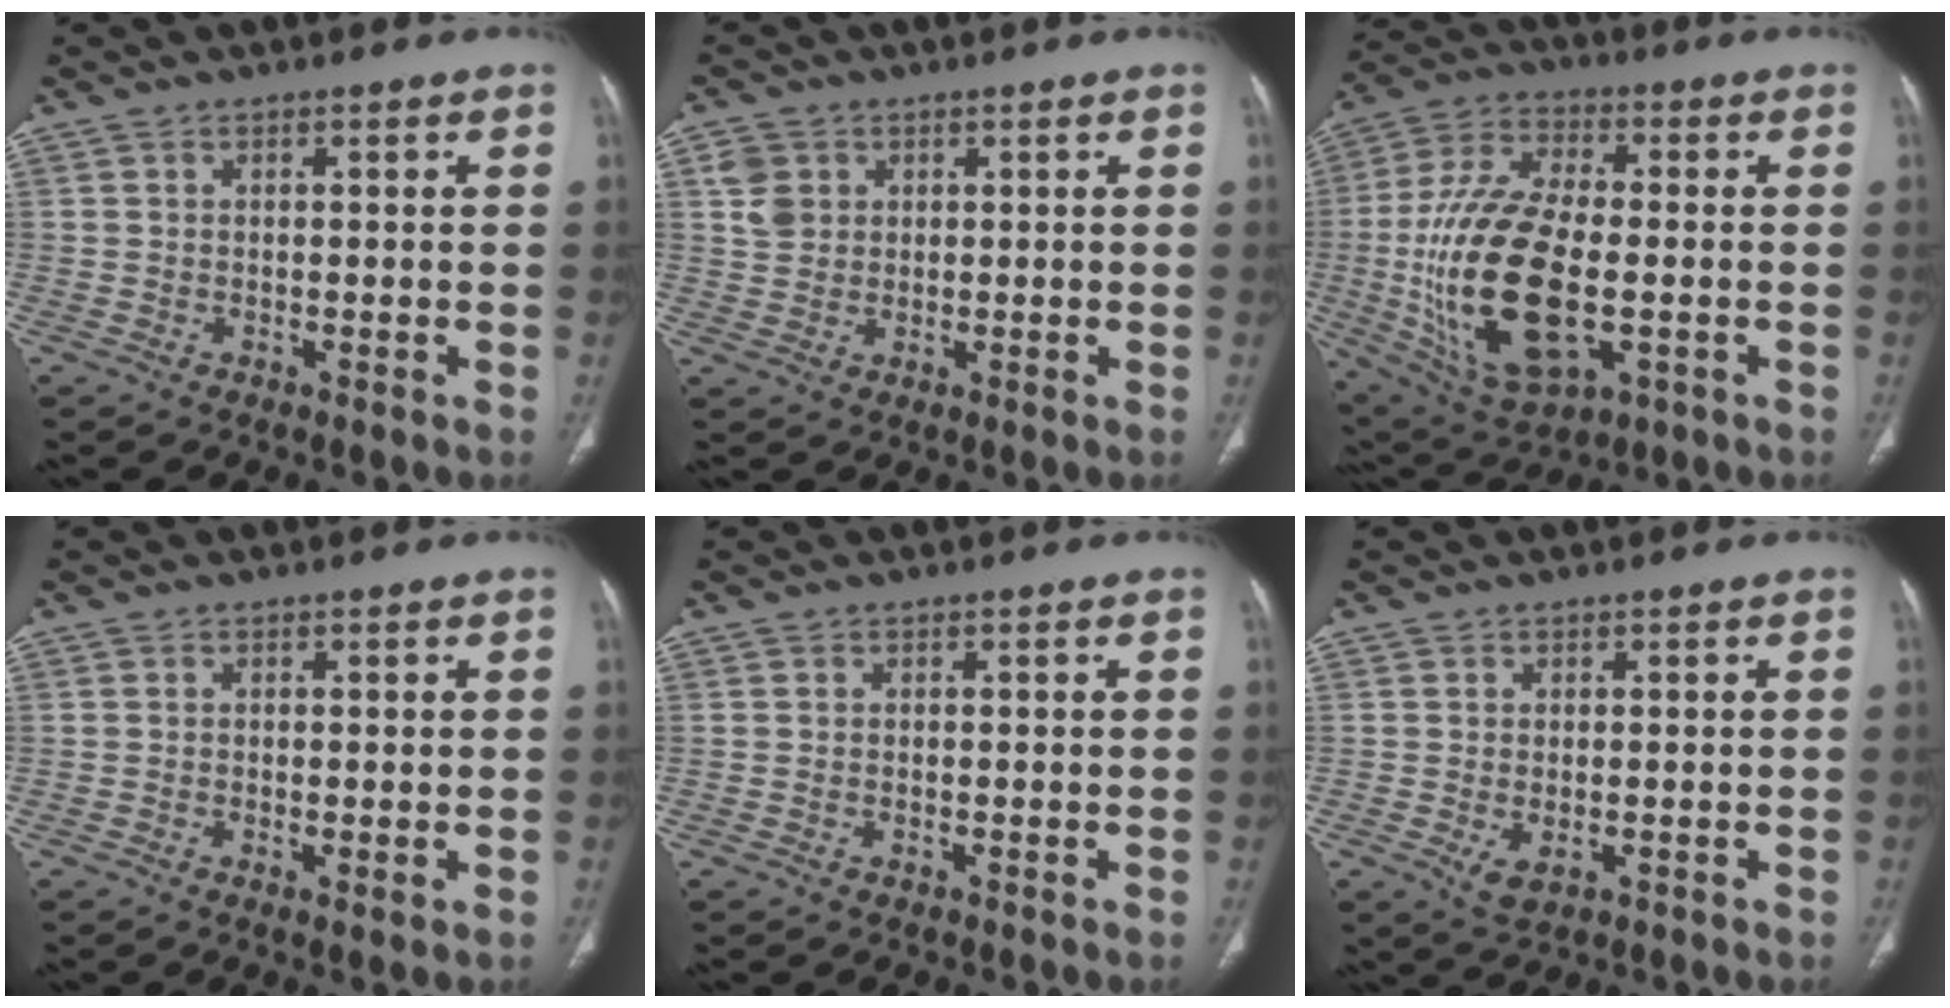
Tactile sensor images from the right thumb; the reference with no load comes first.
{"total": 4.5, "force": [1.6, 3.7, 1.8], "torque": [-0.021, -0.003, 0.035]}
{"total": 23.3, "force": [-3.4, 11.4, 20.0], "torque": [-0.402, 0.002, -0.045]}
{"total": 1.1, "force": [-0.1, 0.2, 1.0], "torque": [-0.024, -0.007, -0.002]}
{"total": 0.0}
{"total": 2.9, "force": [-0.7, 1.6, 2.3], "torque": [-0.041, -0.007, -0.001]}